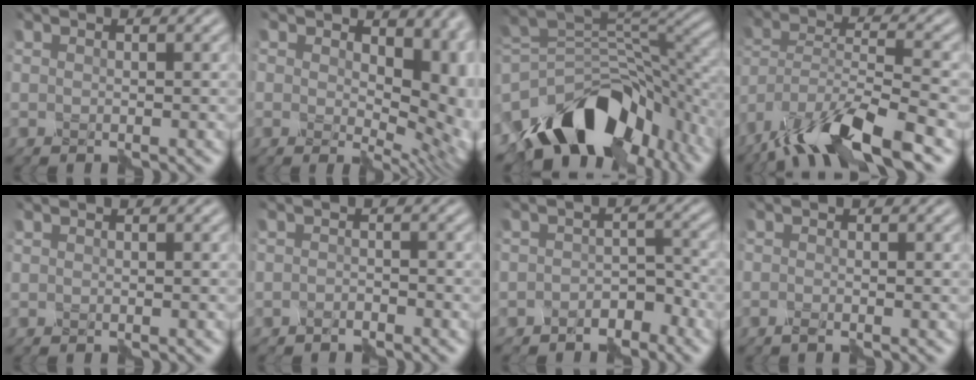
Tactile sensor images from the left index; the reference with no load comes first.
{"total": 9.5, "force": [1.7, 6.2, 7.0], "torque": [-0.070, -0.013, 0.031]}
{"total": 12.0, "force": [-7.4, 6.8, 6.7], "torque": [-0.104, 0.012, -0.126]}
{"total": 11.8, "force": [-8.9, 3.0, 7.0], "torque": [-0.135, -0.001, -0.167]}
{"total": 0.0}
{"total": 1.2, "force": [-1.2, 0.2, 0.1], "torque": [-0.001, 0.004, -0.017]}
{"total": 2.5, "force": [-2.2, 1.0, 0.4], "torque": [-0.003, 0.013, -0.032]}
{"total": 1.2, "force": [-0.9, 0.2, 0.6], "torque": [-0.014, 0.000, -0.014]}